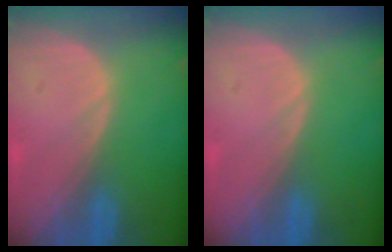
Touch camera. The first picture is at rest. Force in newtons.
{"total": 0.0}